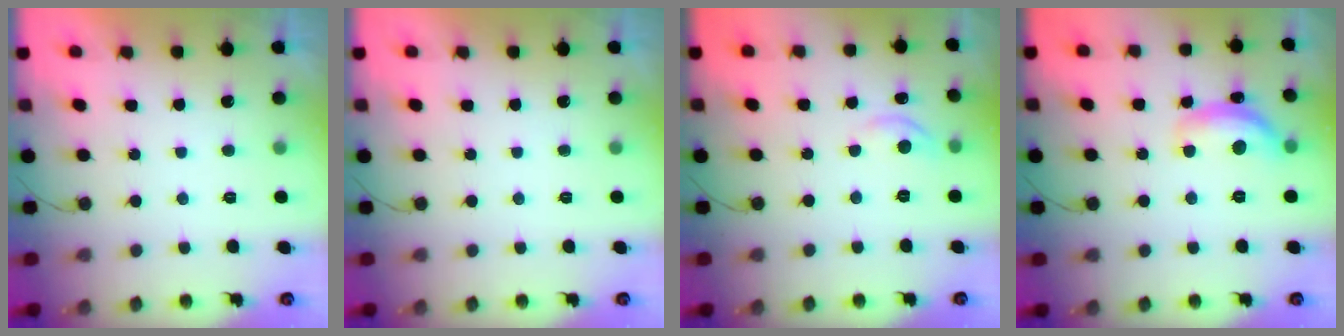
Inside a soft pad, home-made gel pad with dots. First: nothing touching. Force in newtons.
{"total": 0.0}
{"total": 4.6, "press": 4.6, "slide": 0.7}
{"total": 12.4, "press": 12.4, "slide": 0.7}